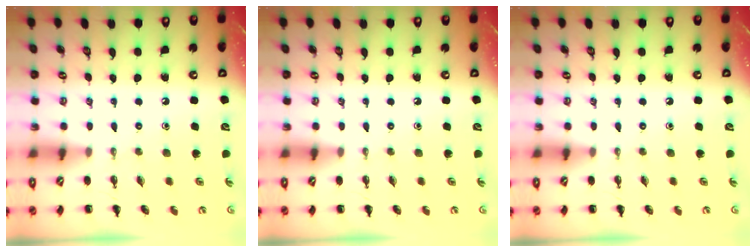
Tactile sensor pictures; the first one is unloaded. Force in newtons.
{"total": 0.0}
{"total": 0.0}